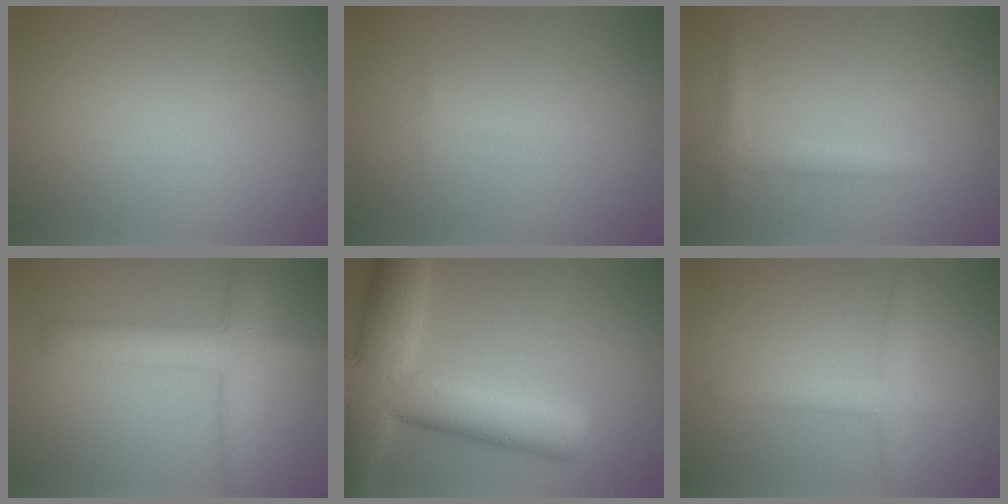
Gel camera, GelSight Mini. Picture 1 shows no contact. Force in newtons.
{"total": 0.7, "press": 0.7, "slide": 0.0}
{"total": 1.9, "press": 1.9, "slide": 0.0}
{"total": 5.3, "press": 5.3, "slide": 0.2}
{"total": 11.9, "press": 11.8, "slide": 0.9}
{"total": 2.9, "press": 2.9, "slide": 0.2}